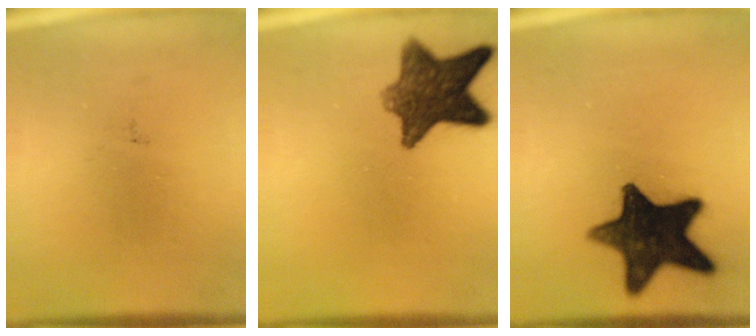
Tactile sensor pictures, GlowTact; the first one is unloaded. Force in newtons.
{"total": 10.5}
{"total": 16.0}